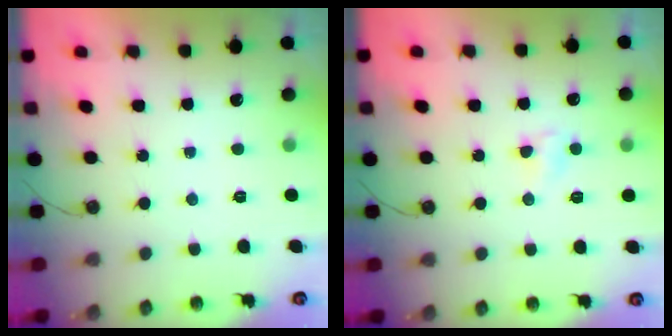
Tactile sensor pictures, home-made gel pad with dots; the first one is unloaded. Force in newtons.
{"total": 3.0, "press": 2.9, "slide": 0.3}